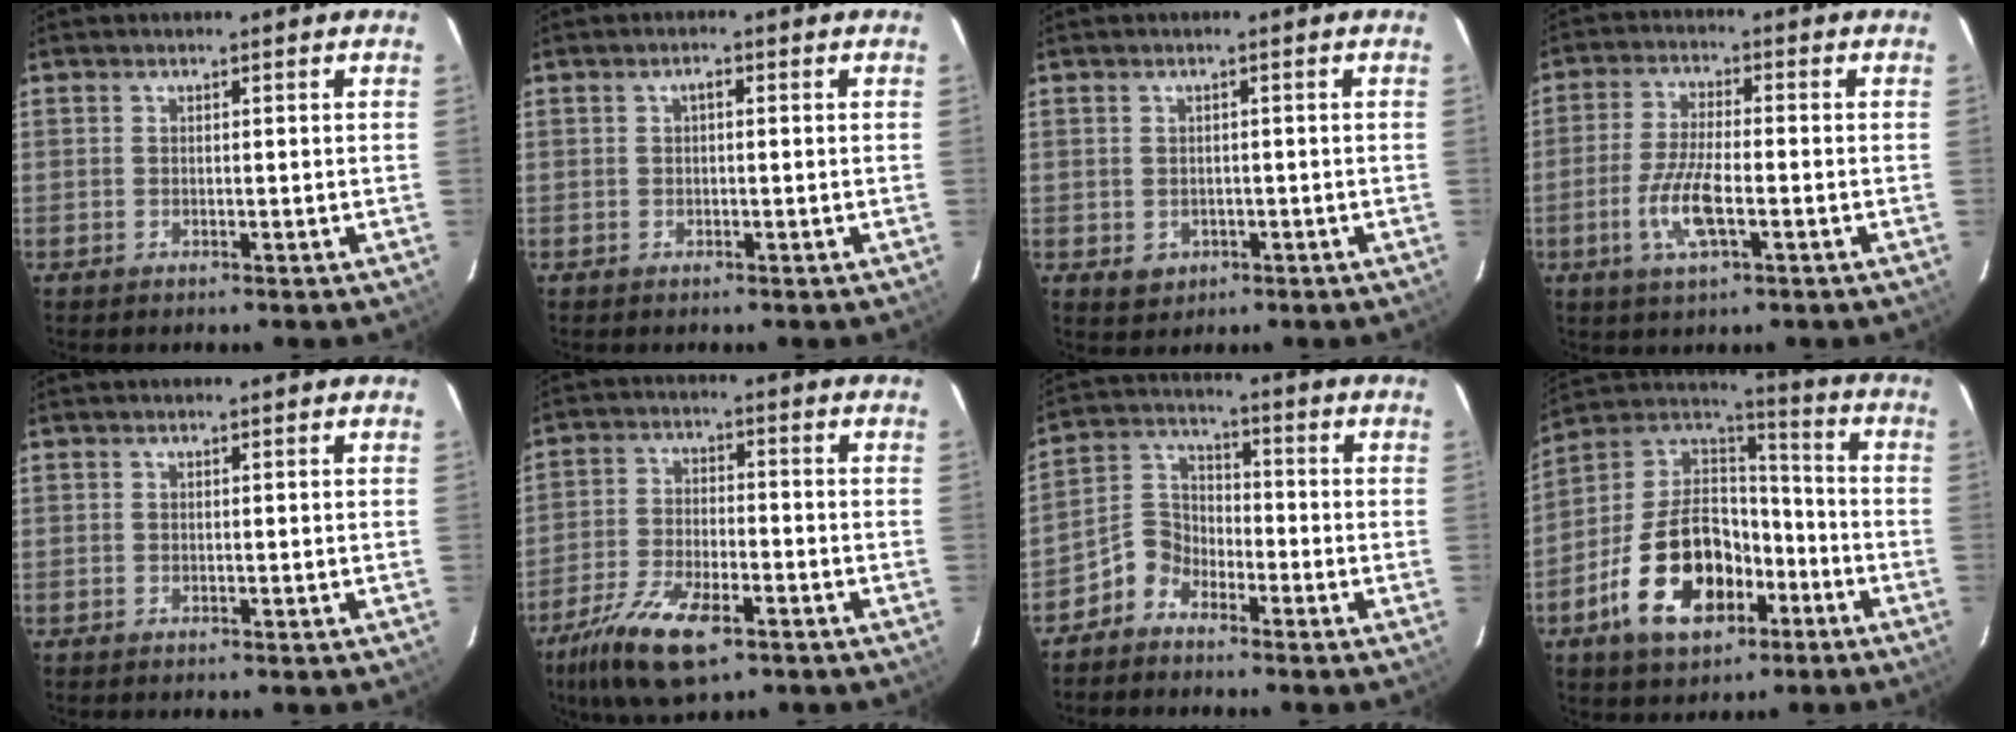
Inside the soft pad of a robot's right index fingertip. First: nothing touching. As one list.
[{"total": 1.1, "force": [0.1, 0.5, 0.9], "torque": [-0.016, 0.008, -0.001]}, {"total": 3.0, "force": [-0.6, 2.8, 0.9], "torque": [-0.019, -0.001, 0.001]}, {"total": 8.3, "force": [-2.9, 2.2, 7.4], "torque": [-0.158, -0.006, -0.059]}, {"total": 0.0}, {"total": 13.7, "force": [-8.5, 5.2, 9.4], "torque": [-0.209, -0.028, -0.161]}, {"total": 5.7, "force": [-4.3, 3.6, 1.3], "torque": [-0.027, 0.028, -0.098]}, {"total": 20.2, "force": [-8.7, 12.2, 13.6], "torque": [-0.283, 0.030, -0.141]}]